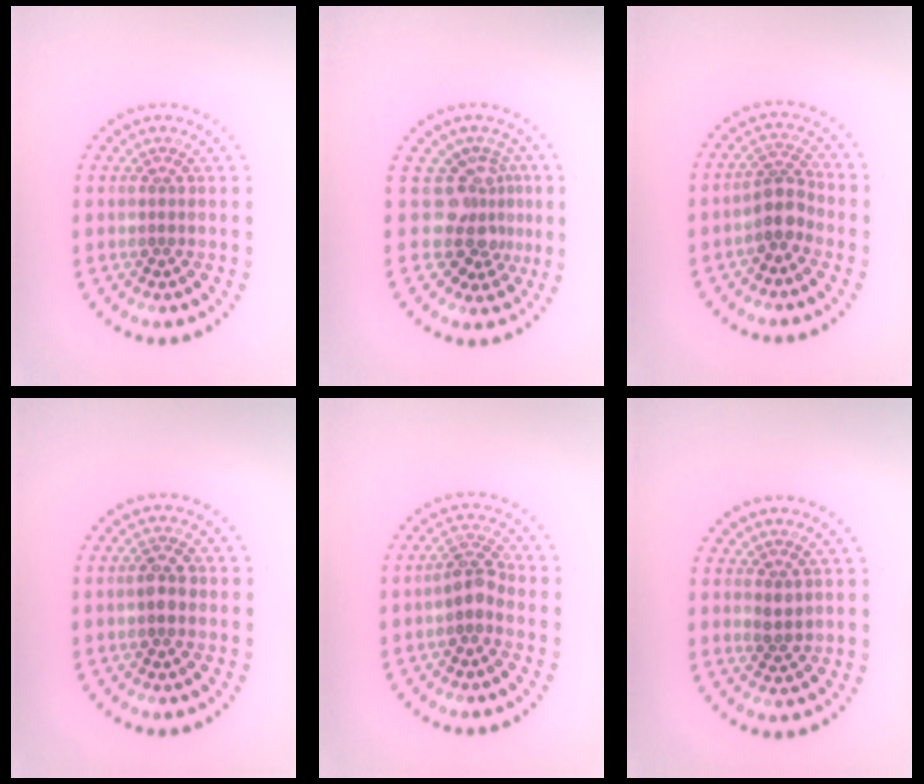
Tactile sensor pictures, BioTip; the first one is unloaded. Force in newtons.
{"total": 3.5, "press": 2.4, "slide": 2.6}
{"total": 2.7, "press": 2.2, "slide": 1.5}
{"total": 1.8, "press": 1.8, "slide": 0.2}
{"total": 2.6, "press": 2.4, "slide": 1.2}
{"total": 1.3, "press": 1.2, "slide": 0.4}